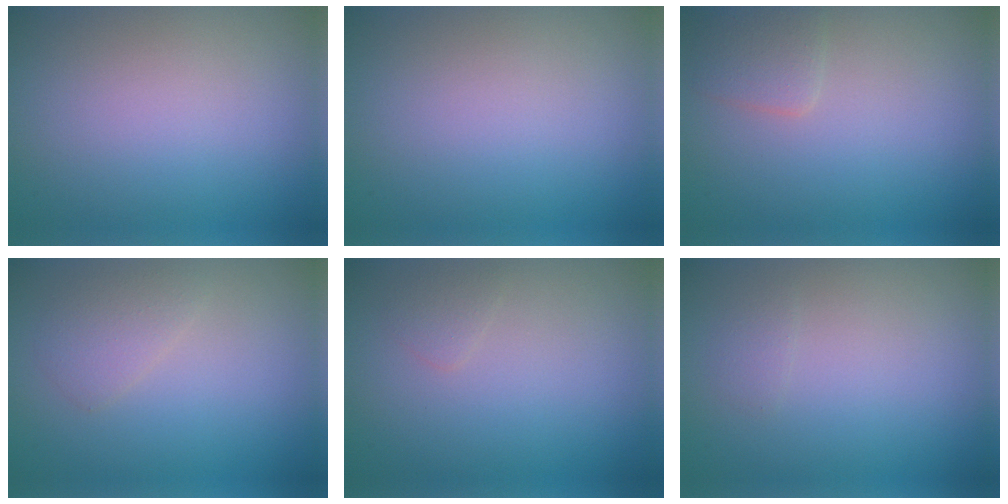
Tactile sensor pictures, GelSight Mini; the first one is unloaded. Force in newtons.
{"total": 0.0}
{"total": 1.9, "press": 1.9, "slide": 0.1}
{"total": 1.7, "press": 1.7, "slide": 0.1}
{"total": 0.8, "press": 0.8, "slide": 0.1}
{"total": 0.7, "press": 0.7, "slide": 0.0}